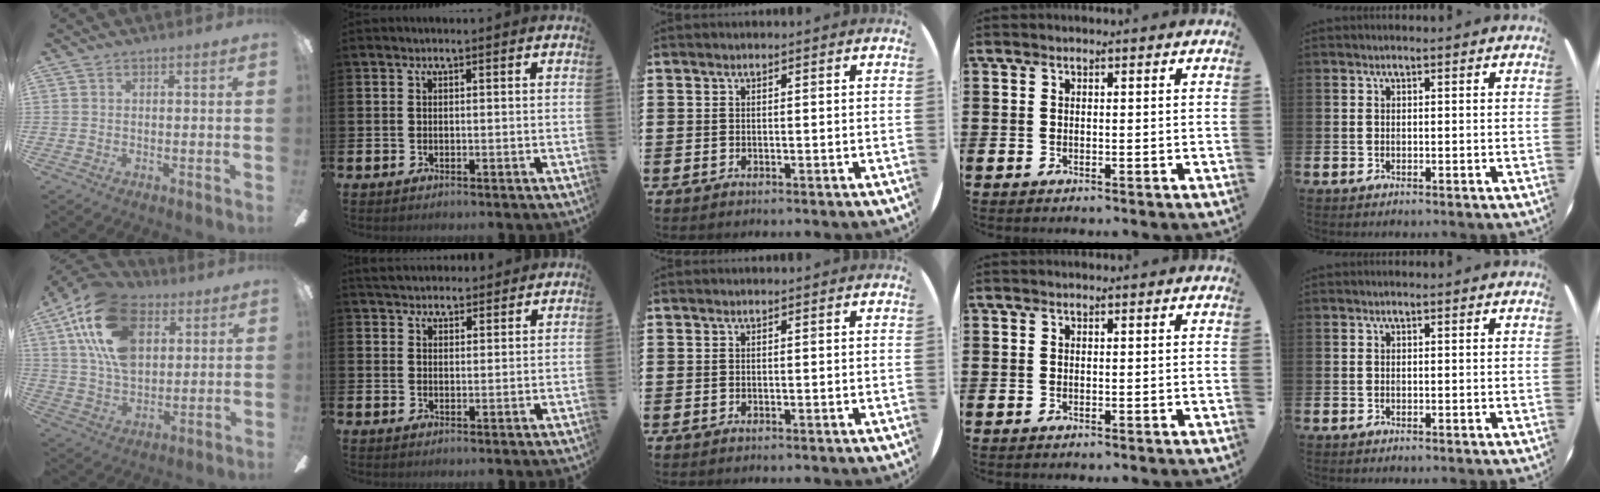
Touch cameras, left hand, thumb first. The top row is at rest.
{"thumb": {"total": 20.6, "force": [8.7, 12.6, 13.8], "torque": [-0.283, -0.009, 0.153]}, "index": {"total": 4.1, "force": [3.9, 1.0, 0.2], "torque": [-0.008, -0.016, 0.073]}}